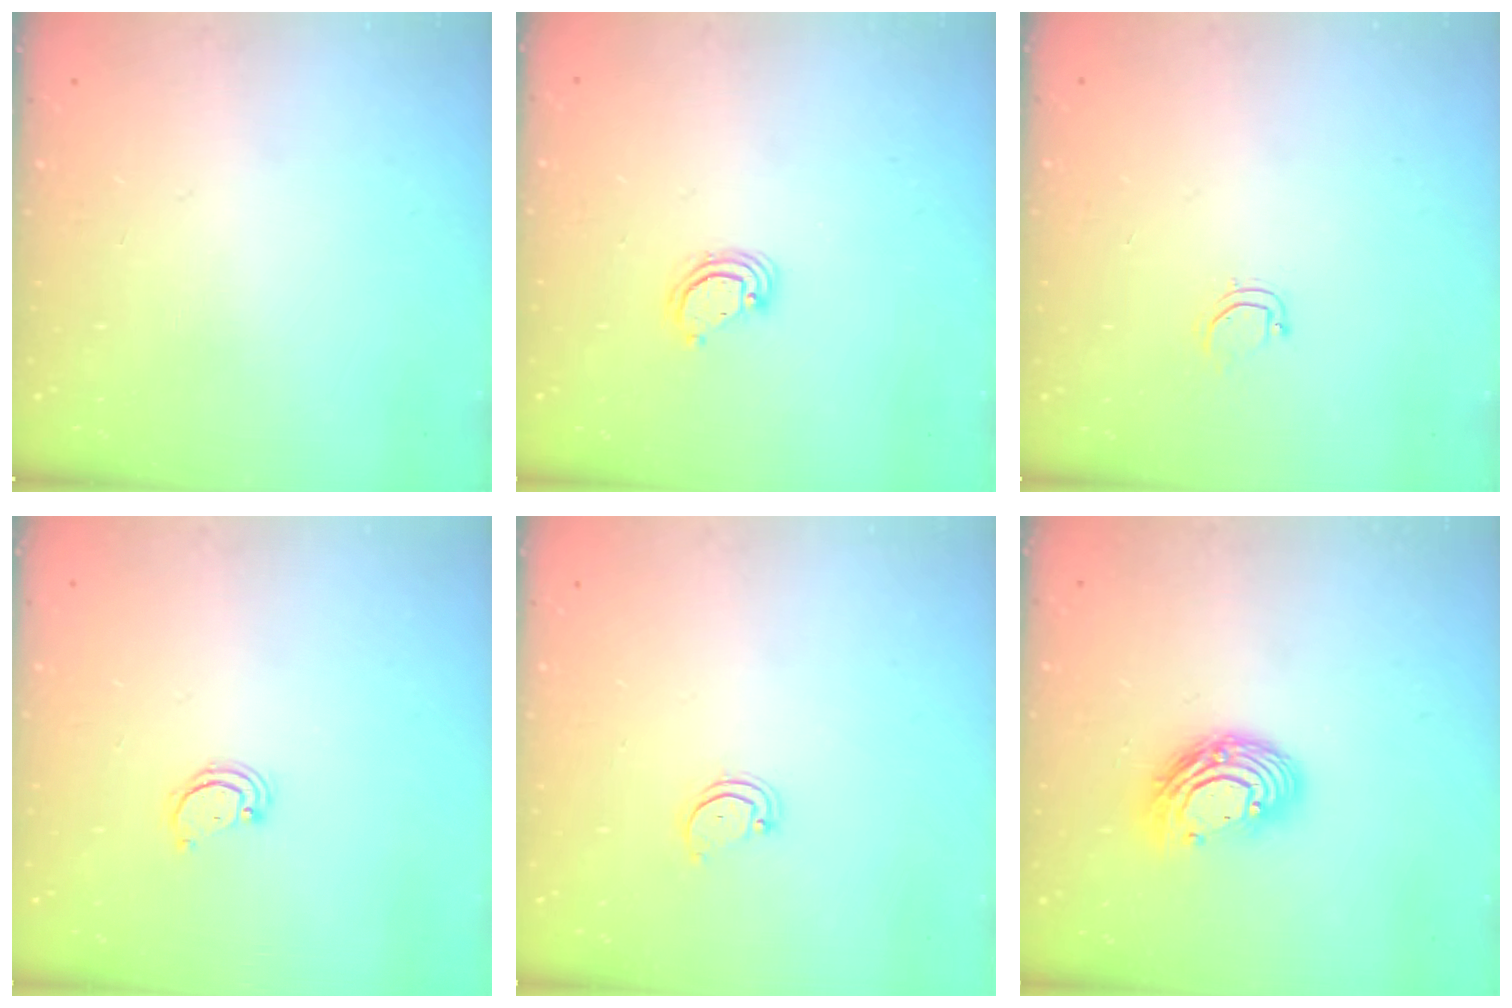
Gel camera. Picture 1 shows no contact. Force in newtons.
{"total": 3.8, "press": 3.8, "slide": 0.1}
{"total": 4.6, "press": 4.6, "slide": 0.4}
{"total": 2.2, "press": 2.2, "slide": 0.2}
{"total": 3.0, "press": 3.0, "slide": 0.2}
{"total": 11.8, "press": 11.8, "slide": 0.8}